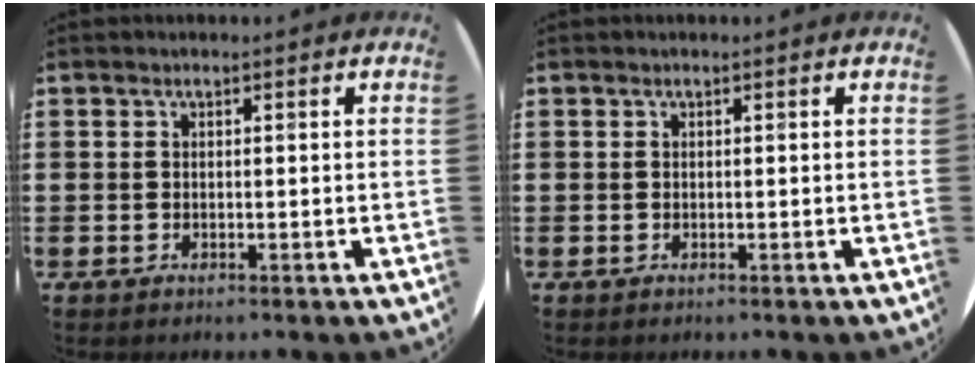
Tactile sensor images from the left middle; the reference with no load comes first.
{"total": 0.0}